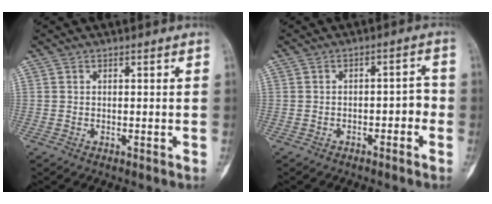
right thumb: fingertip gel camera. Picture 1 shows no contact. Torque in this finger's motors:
{"motor_torque": [-0.16, 0.14, -0.12, -0.05, 0.02]}